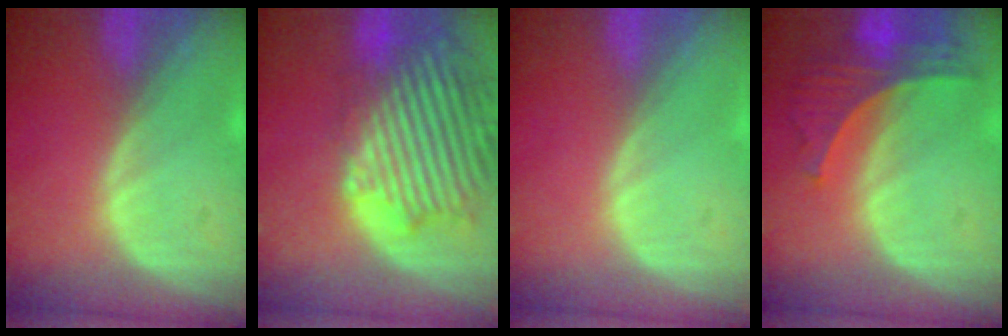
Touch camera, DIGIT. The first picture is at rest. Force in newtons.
{"total": 14.5, "press": 12.3, "slide": 7.6}
{"total": 0.0}
{"total": 6.9, "press": 6.3, "slide": 2.9}